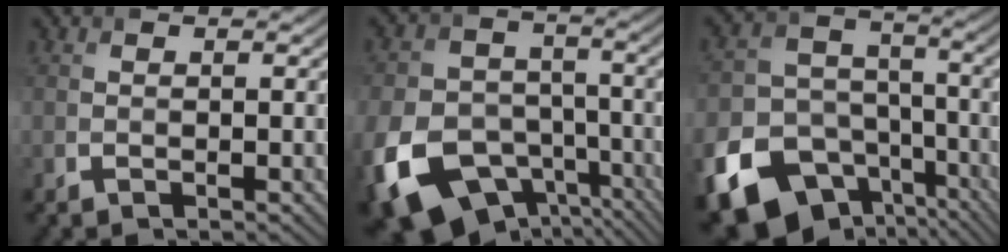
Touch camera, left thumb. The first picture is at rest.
{"total": 17.0, "force": [-8.0, 12.0, 9.0], "torque": [-0.245, -0.061, -0.127]}
{"total": 19.7, "force": [-10.9, 14.7, 7.4], "torque": [-0.186, -0.086, -0.166]}